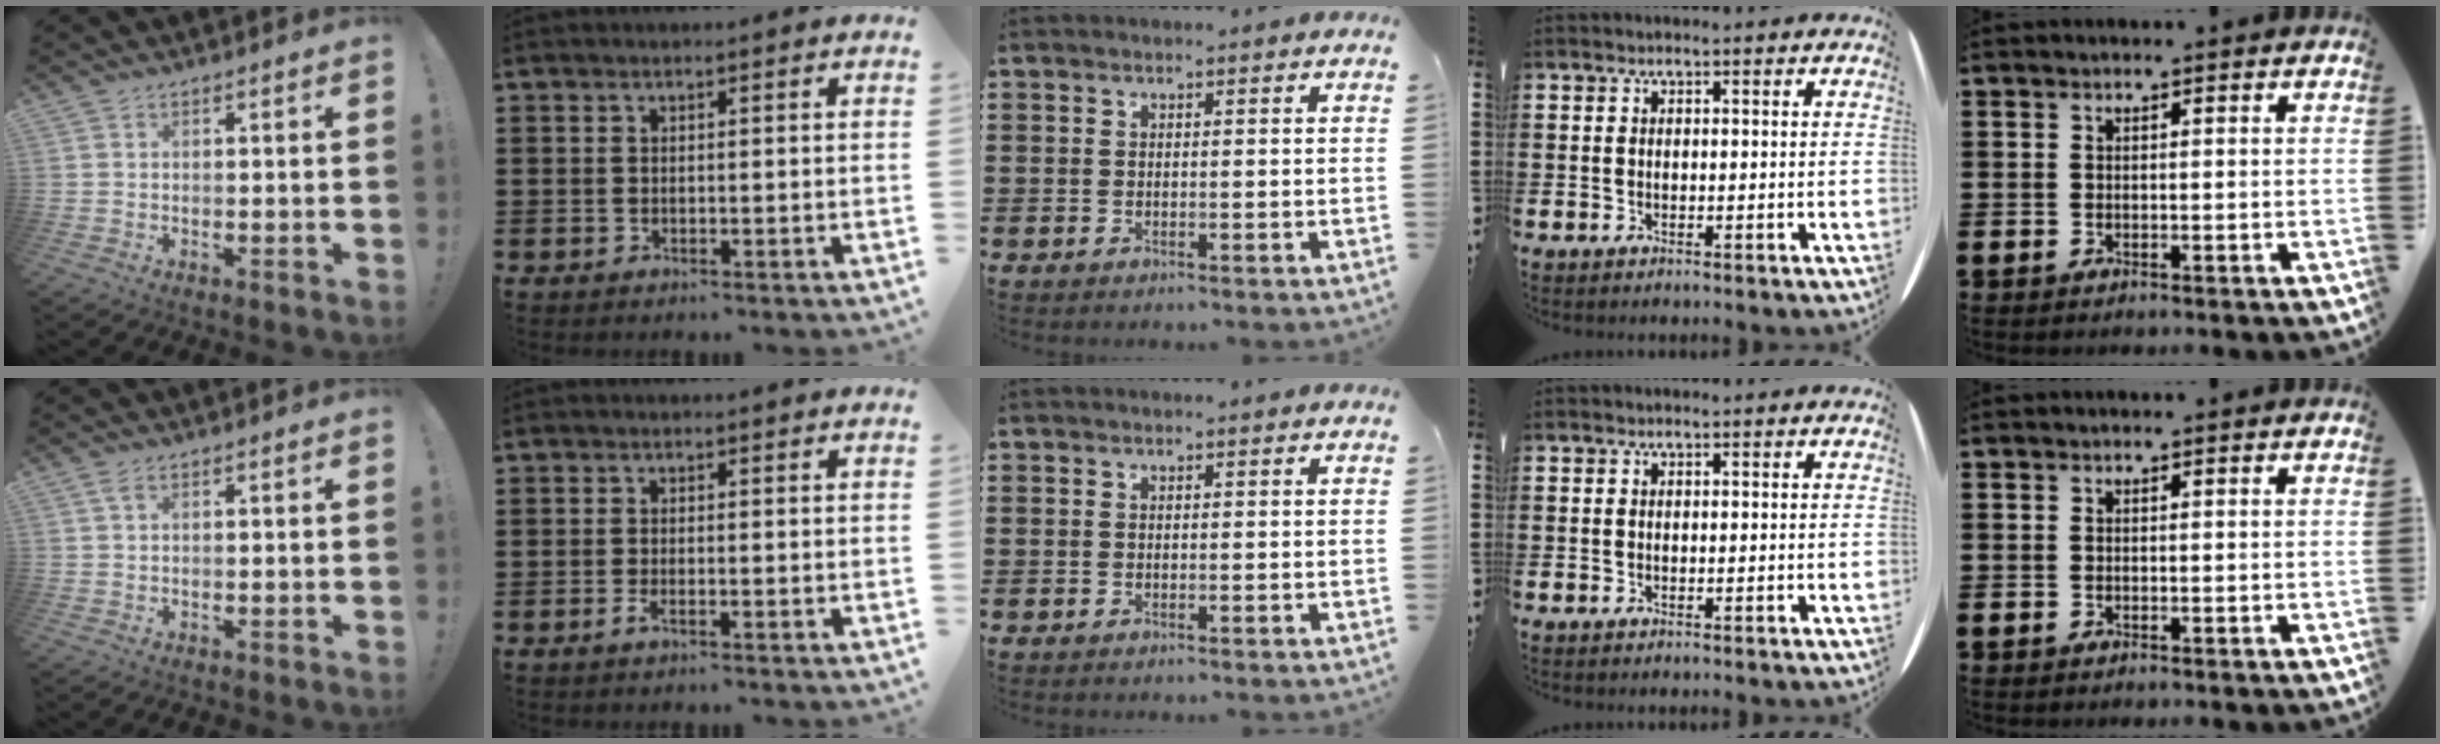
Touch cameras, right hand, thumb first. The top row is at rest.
{"thumb": {"total": 1.4, "force": [0.5, 0.7, 1.1], "torque": [-0.016, -0.001, 0.008]}, "index": {"total": 1.2, "force": [-0.6, 0.2, 1.0], "torque": [-0.034, -0.009, -0.015]}}